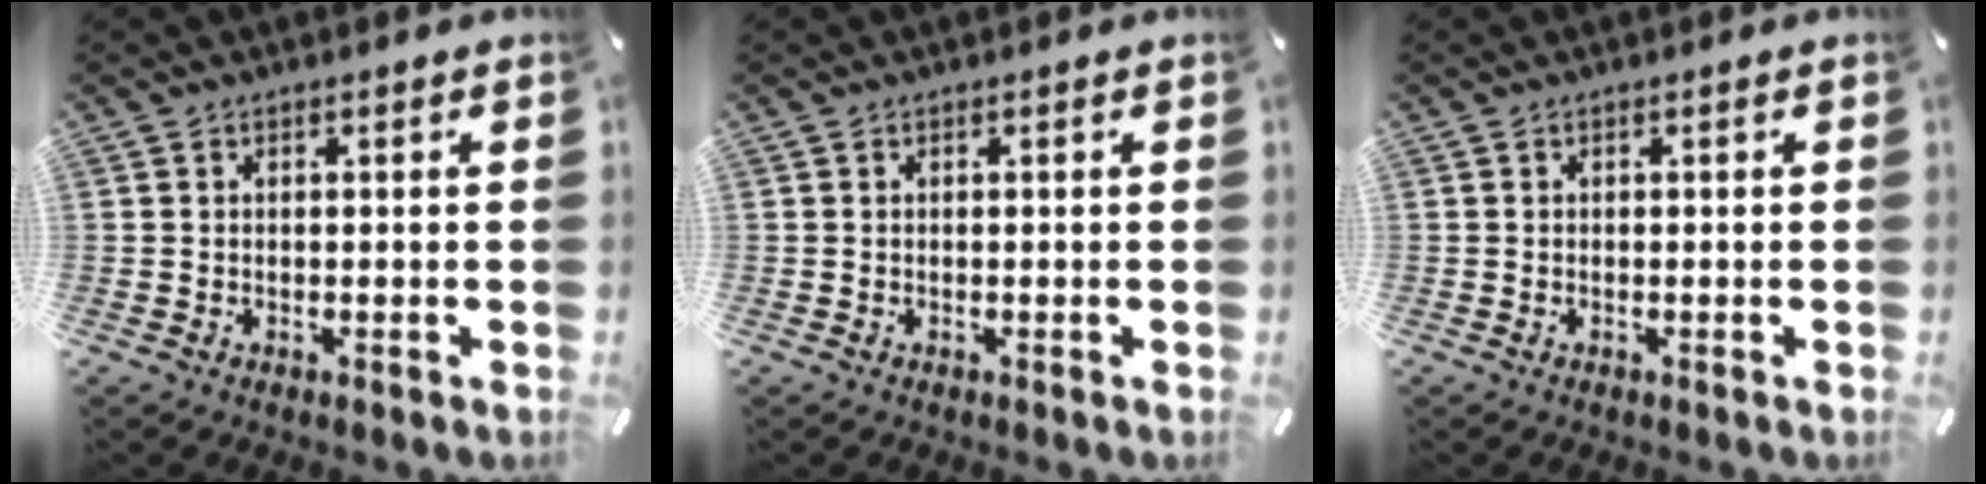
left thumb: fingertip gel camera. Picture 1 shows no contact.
{"total": 0.0}
{"total": 0.0}